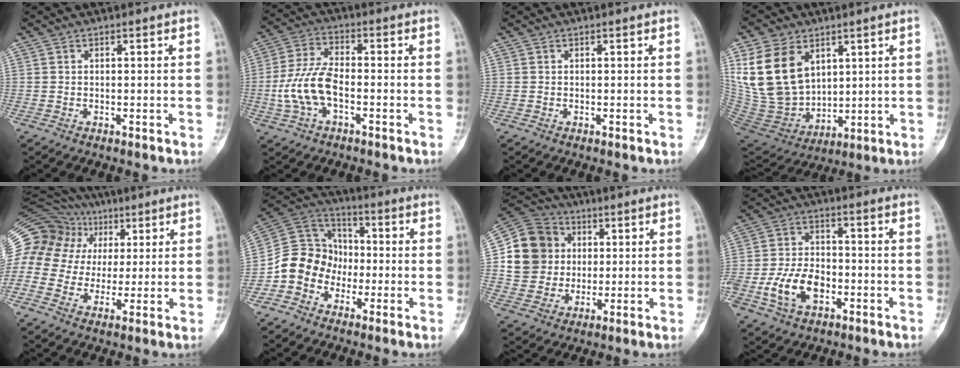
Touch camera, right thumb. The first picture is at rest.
{"total": 9.7, "force": [-2.4, 4.8, 8.0], "torque": [-0.177, 0.027, -0.049]}
{"total": 0.0}
{"total": 17.9, "force": [6.9, 12.3, 10.9], "torque": [-0.195, -0.033, 0.158]}
{"total": 25.1, "force": [6.8, 21.9, 10.3], "torque": [-0.261, 0.109, 0.131]}
{"total": 10.9, "force": [-3.8, 9.5, 3.8], "torque": [-0.045, 0.063, -0.081]}
{"total": 14.2, "force": [2.1, 13.2, 4.8], "torque": [-0.072, 0.015, 0.040]}
{"total": 10.7, "force": [-3.7, 6.9, 7.3], "torque": [-0.134, 0.023, -0.067]}